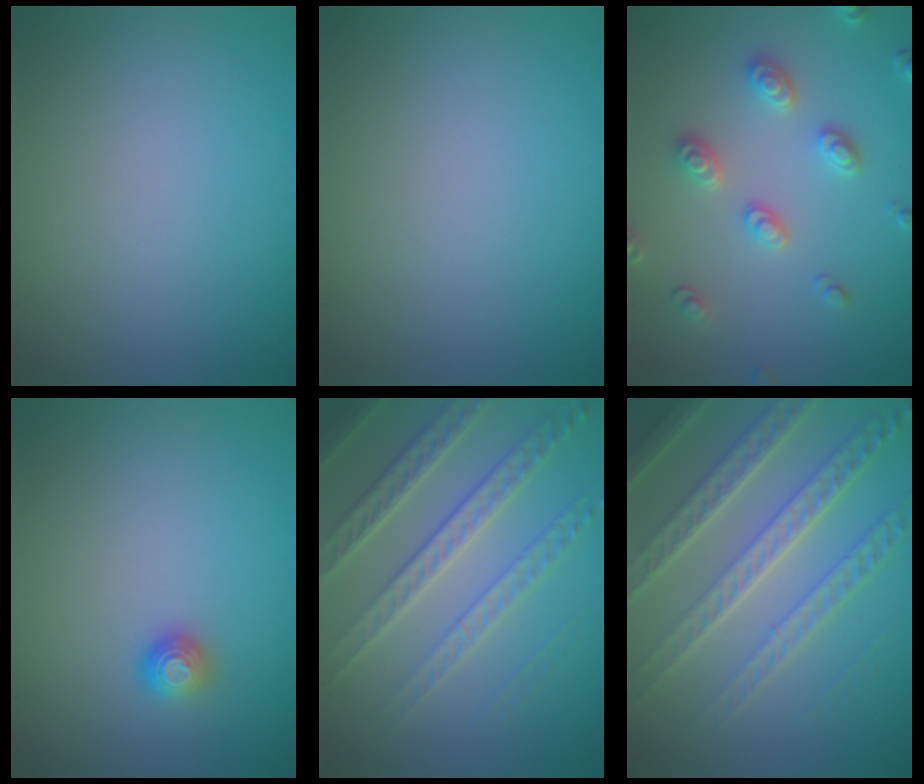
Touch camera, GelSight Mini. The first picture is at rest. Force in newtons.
{"total": 0.0}
{"total": 2.9, "press": 2.8, "slide": 0.4}
{"total": 1.1, "press": 1.1, "slide": 0.4}
{"total": 6.0, "press": 4.6, "slide": 3.8}
{"total": 7.9, "press": 5.3, "slide": 5.9}